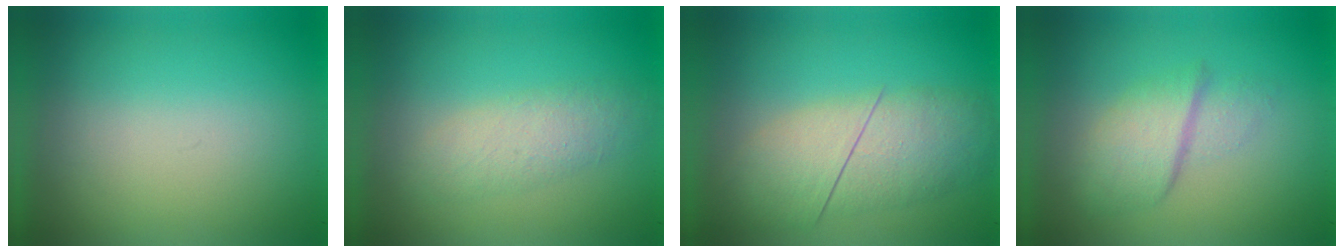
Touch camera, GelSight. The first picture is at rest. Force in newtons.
{"total": 1.8}
{"total": 3.8}
{"total": 2.7}